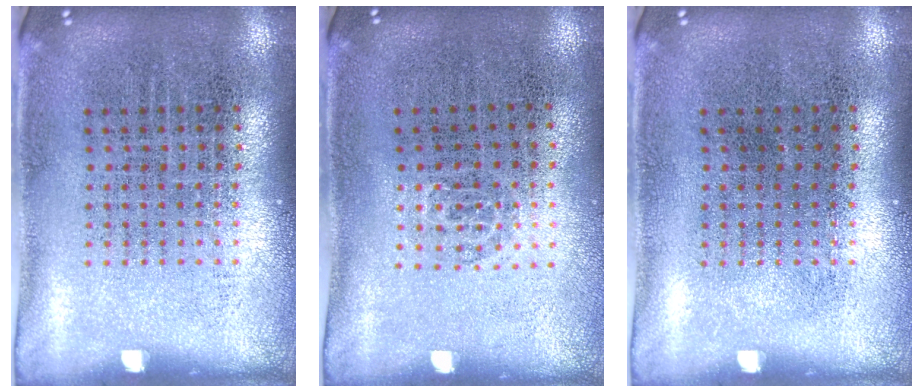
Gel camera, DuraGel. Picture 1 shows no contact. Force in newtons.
{"total": 0.6, "press": 0.4, "slide": 0.5}
{"total": 0.0}